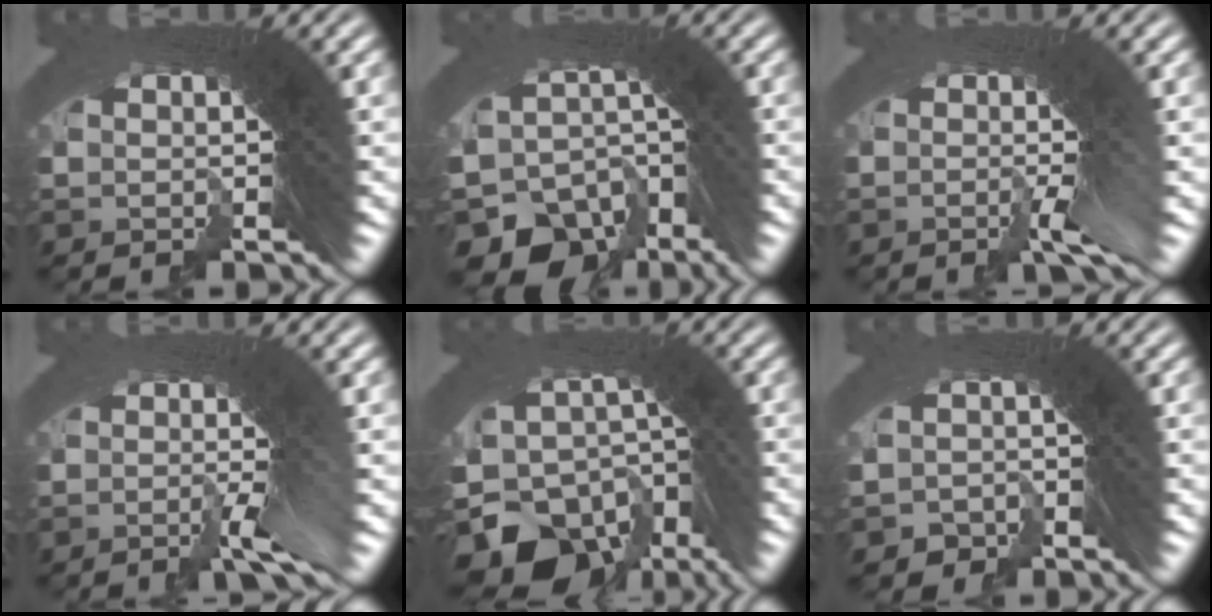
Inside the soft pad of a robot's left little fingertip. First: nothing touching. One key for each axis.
{"total": 12.8, "fx": -4.7, "fy": 9.0, "fz": 7.8, "tx": -0.177, "ty": -0.057, "tz": -0.059}
{"total": 2.8, "fx": -1.1, "fy": -0.4, "fz": 2.5, "tx": -0.026, "ty": 0.014, "tz": -0.028}
{"total": 3.1, "fx": -1.4, "fy": -0.5, "fz": 2.7, "tx": -0.029, "ty": 0.012, "tz": -0.031}
{"total": 13.9, "fx": -5.3, "fy": 9.2, "fz": 9.0, "tx": -0.219, "ty": -0.075, "tz": -0.051}
{"total": 3.9, "fx": -3.2, "fy": 2.1, "fz": -0.6, "tx": 0.008, "ty": -0.011, "tz": -0.056}